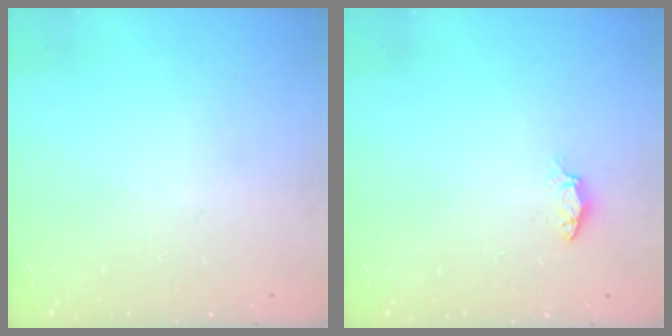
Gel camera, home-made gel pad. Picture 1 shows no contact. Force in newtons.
{"total": 4.1, "press": 4.1, "slide": 0.5}